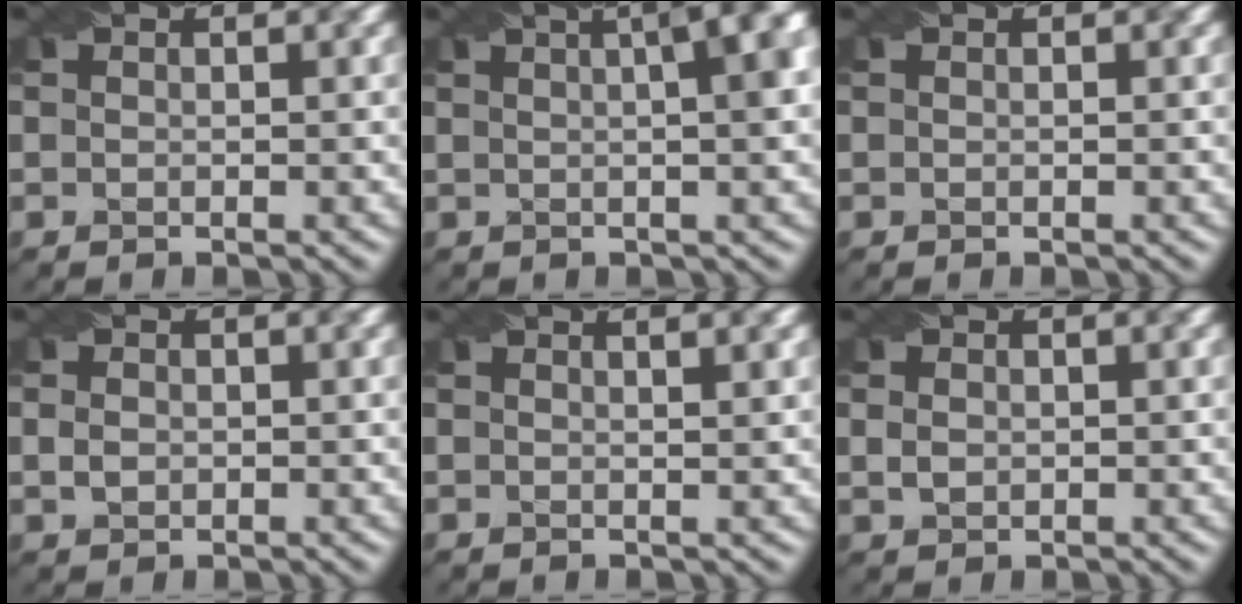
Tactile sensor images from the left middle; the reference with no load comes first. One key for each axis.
{"total": 9.2, "fx": 2.6, "fy": 3.9, "fz": 7.8, "tx": -0.039, "ty": 0.056, "tz": 0.005}
{"total": 0.0}
{"total": 1.6, "fx": 0.1, "fy": 1.3, "fz": 1.0, "tx": -0.021, "ty": 0.001, "tz": 0.002}
{"total": 2.4, "fx": 1.5, "fy": 0.8, "fz": 1.7, "tx": -0.009, "ty": 0.006, "tz": 0.000}
{"total": 1.7, "fx": 0.2, "fy": 1.3, "fz": 1.0, "tx": -0.022, "ty": 0.000, "tz": 0.006}